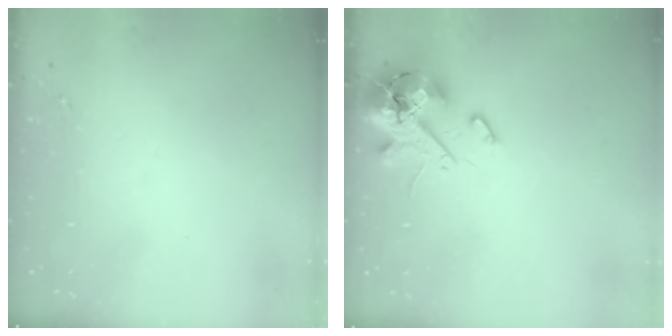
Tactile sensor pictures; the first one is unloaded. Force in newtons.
{"total": 13.2, "press": 13.0, "slide": 2.2}